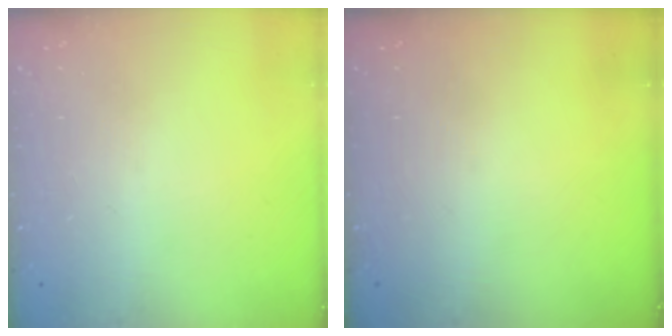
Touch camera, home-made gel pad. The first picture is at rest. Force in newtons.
{"total": 0.0}